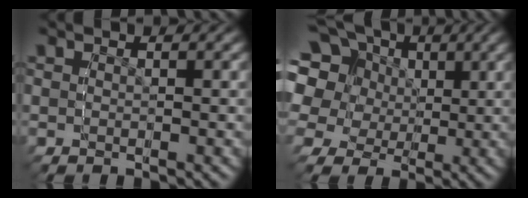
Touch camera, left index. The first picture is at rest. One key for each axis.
{"total": 14.1, "fx": 4.2, "fy": 10.7, "fz": 8.3, "tx": -0.162, "ty": -0.002, "tz": 0.058}